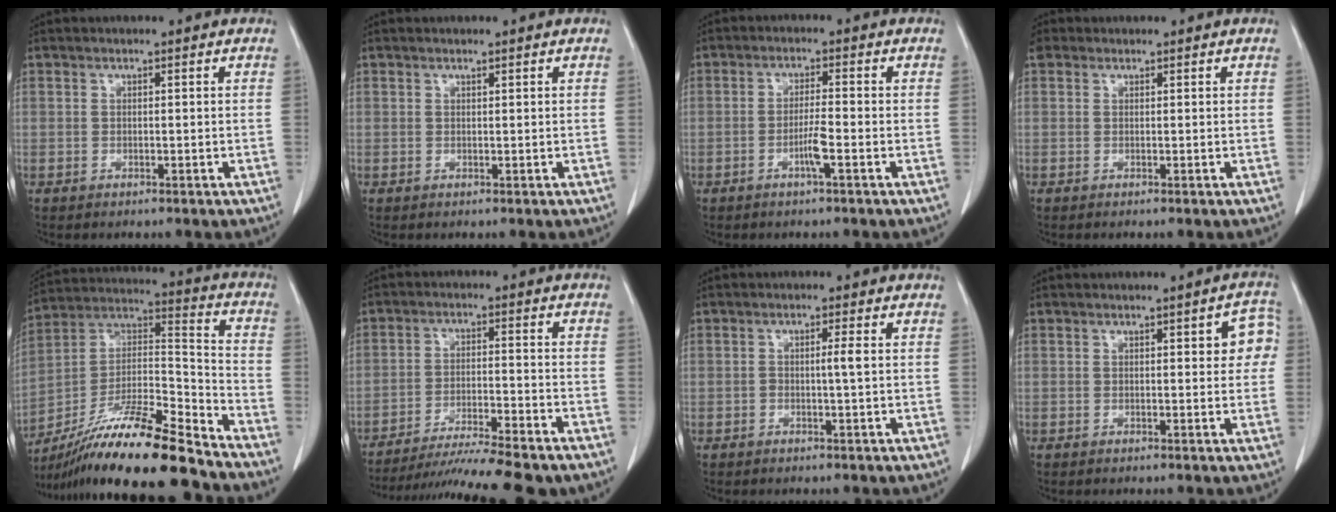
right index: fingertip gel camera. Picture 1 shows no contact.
{"total": 0.0}
{"total": 3.3, "force": [-1.4, -0.2, 3.0], "torque": [-0.057, -0.003, -0.029]}
{"total": 2.0, "force": [1.0, 1.7, 0.4], "torque": [-0.015, 0.023, 0.019]}
{"total": 21.9, "force": [-17.7, 1.1, 12.8], "torque": [-0.235, -0.007, -0.322]}
{"total": 16.0, "force": [-14.1, 0.0, 7.5], "torque": [-0.124, -0.029, -0.217]}
{"total": 1.7, "force": [-0.1, -0.2, 1.7], "torque": [-0.030, 0.000, -0.003]}
{"total": 4.1, "force": [0.9, 1.5, 3.7], "torque": [-0.028, 0.013, 0.004]}